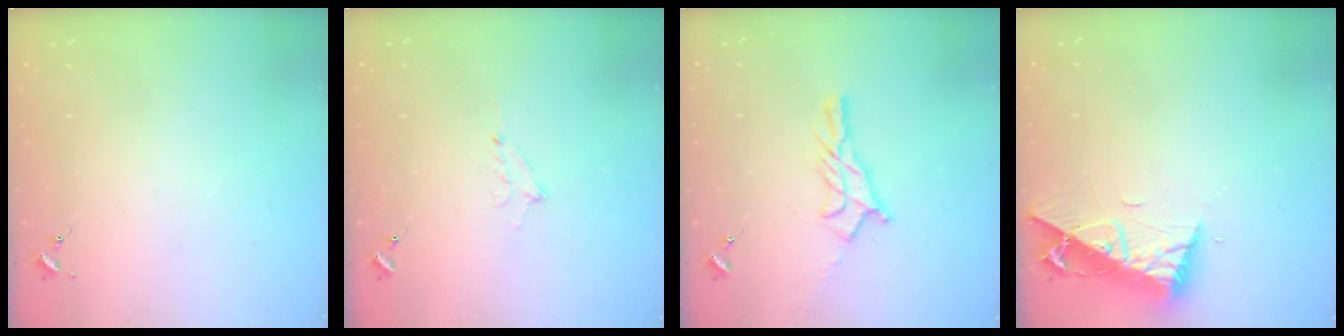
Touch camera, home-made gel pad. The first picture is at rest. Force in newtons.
{"total": 5.2, "press": 5.2, "slide": 0.3}
{"total": 11.2, "press": 11.1, "slide": 0.7}
{"total": 9.3, "press": 9.2, "slide": 1.1}